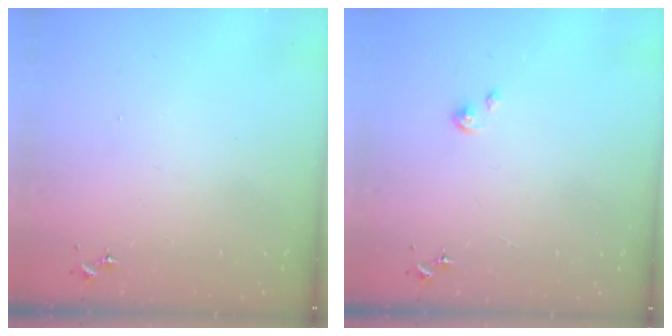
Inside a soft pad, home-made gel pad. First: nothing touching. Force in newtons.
{"total": 1.8, "press": 1.8, "slide": 0.2}